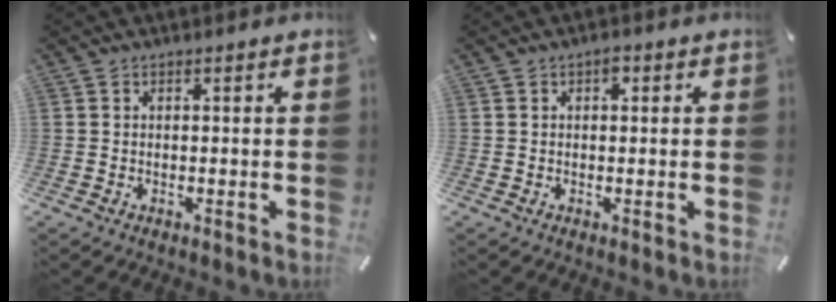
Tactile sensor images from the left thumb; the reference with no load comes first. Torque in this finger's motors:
{"motor_torque": [0.28, 0.78, 0.27, -0.39, 0.12]}